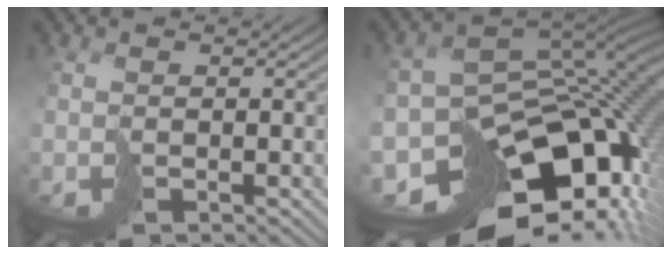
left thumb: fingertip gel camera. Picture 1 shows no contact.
{"total": 16.3, "force": [-8.0, 10.3, 9.8], "torque": [-0.186, -0.012, -0.116]}